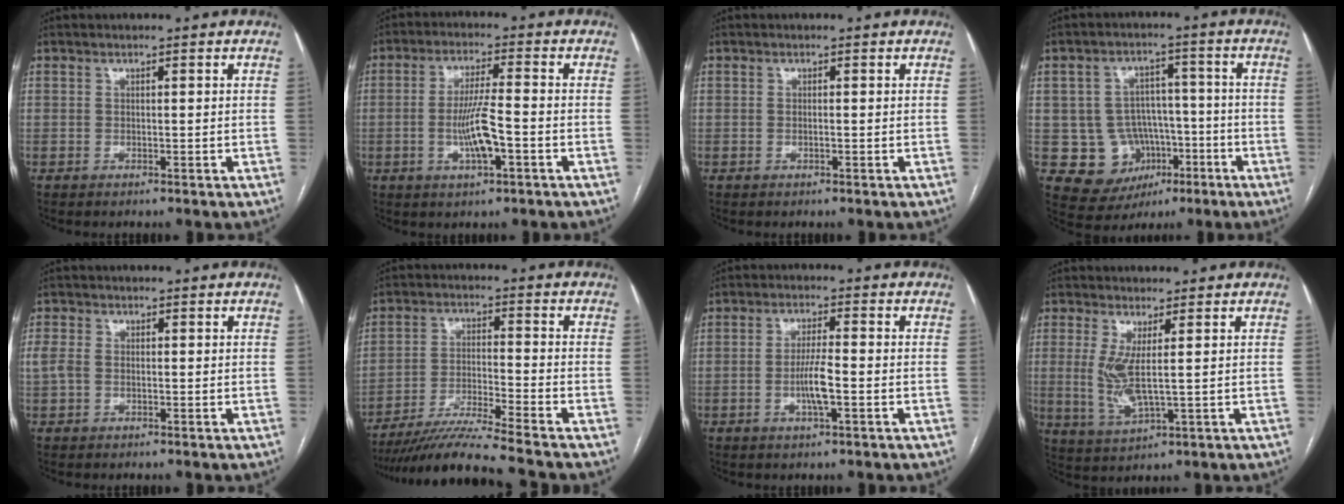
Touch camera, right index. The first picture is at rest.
{"total": 7.2, "force": [-2.0, 0.8, 6.9], "torque": [-0.136, 0.000, -0.037]}
{"total": 0.5, "force": [-0.1, 0.1, 0.5], "torque": [-0.011, 0.000, -0.001]}
{"total": 10.3, "force": [-2.9, 9.3, 3.1], "torque": [-0.042, 0.033, -0.030]}
{"total": 3.3, "force": [-0.3, 2.4, 2.3], "torque": [-0.071, 0.015, -0.003]}
{"total": 11.6, "force": [-10.3, -2.1, 4.9], "torque": [-0.081, -0.021, -0.181]}
{"total": 5.0, "force": [-1.4, 0.5, 4.8], "torque": [-0.097, -0.002, -0.025]}
{"total": 5.9, "force": [0.7, 0.9, 5.8], "torque": [-0.138, -0.012, 0.019]}